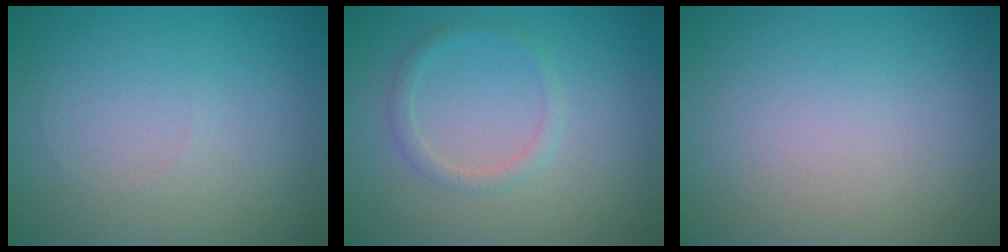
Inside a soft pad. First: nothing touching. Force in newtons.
{"total": 1.4, "press": 1.4, "slide": 0.1}
{"total": 0.0}